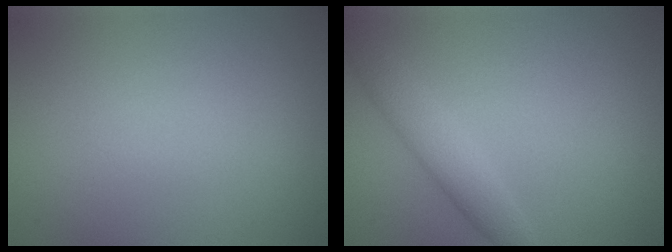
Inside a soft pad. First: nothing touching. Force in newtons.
{"total": 3.0, "press": 3.0, "slide": 0.1}